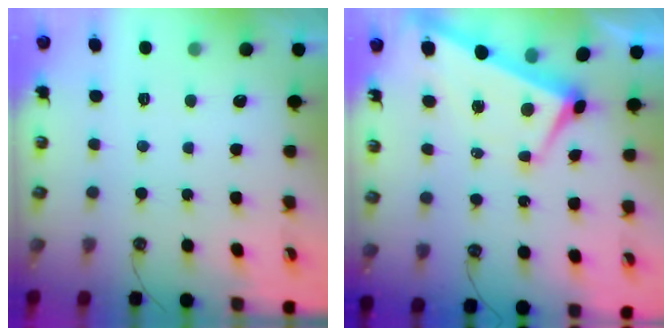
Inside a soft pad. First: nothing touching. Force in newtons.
{"total": 0.8, "press": 0.2, "slide": 0.8}